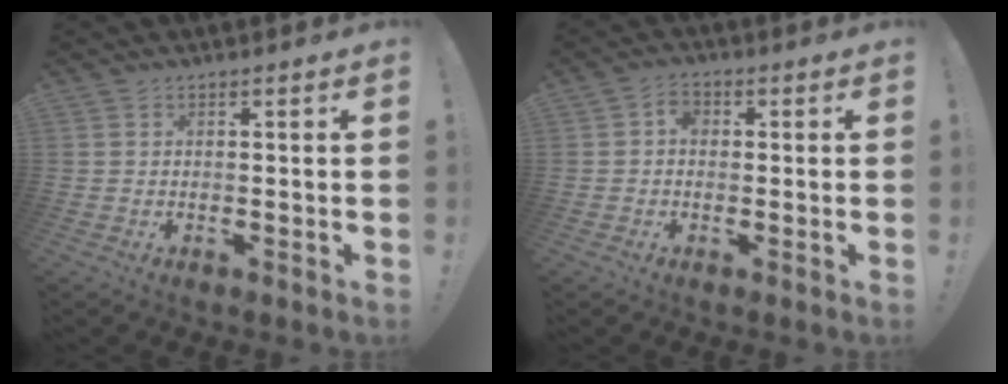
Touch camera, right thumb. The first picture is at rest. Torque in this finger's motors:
{"motor_torque": [0.39, 0.58, 0.29, -0.22, -0.02]}